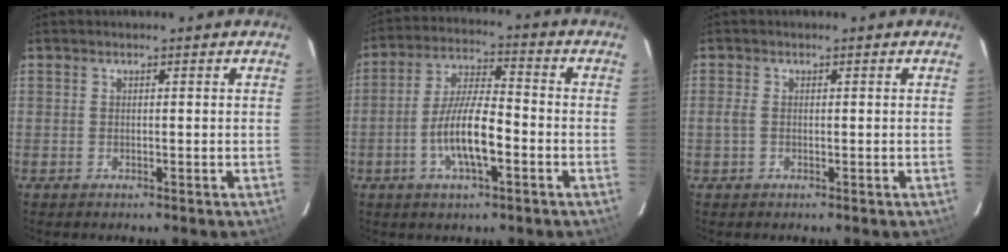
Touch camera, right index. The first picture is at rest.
{"total": 10.5, "force": [-3.6, 2.8, 9.4], "torque": [-0.185, -0.001, -0.067]}
{"total": 1.4, "force": [-0.2, 0.8, 1.1], "torque": [-0.027, 0.001, -0.004]}